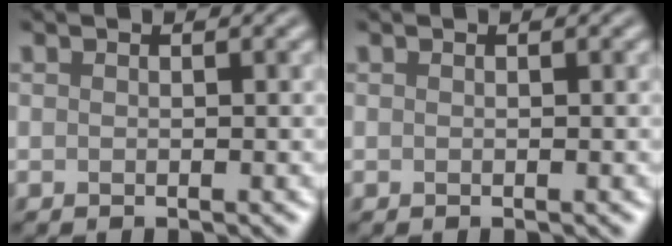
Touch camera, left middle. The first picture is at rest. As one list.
[{"total": 0.0}]